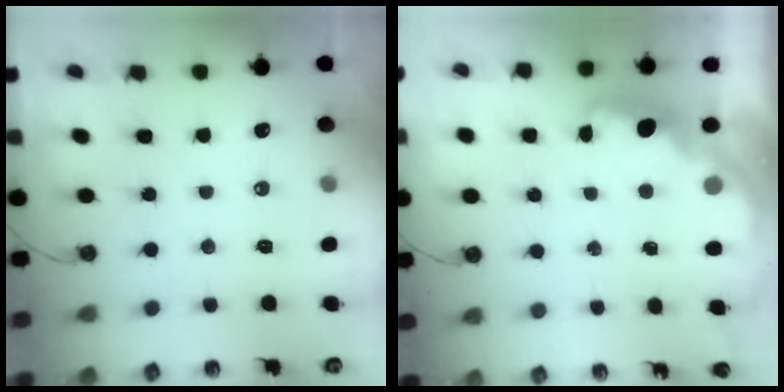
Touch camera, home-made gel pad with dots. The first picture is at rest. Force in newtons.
{"total": 2.1, "press": 2.0, "slide": 0.6}